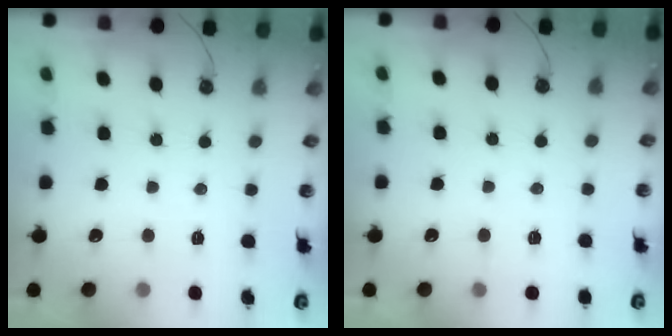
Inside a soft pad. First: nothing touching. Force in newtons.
{"total": 2.7, "press": 2.3, "slide": 1.5}